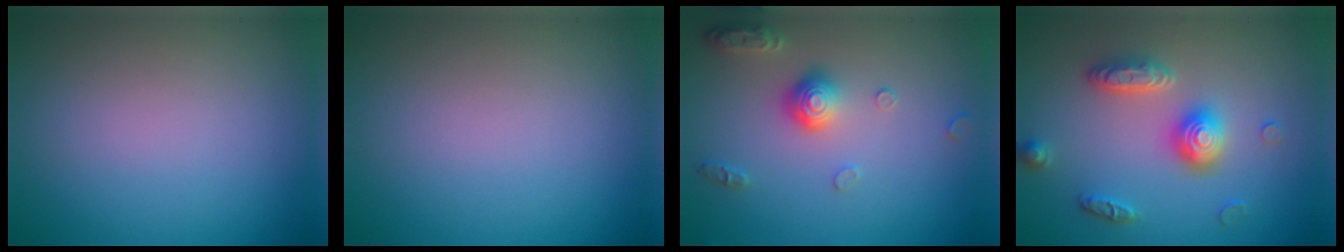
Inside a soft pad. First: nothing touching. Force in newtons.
{"total": 0.0}
{"total": 3.0, "press": 2.9, "slide": 0.7}
{"total": 3.9, "press": 3.5, "slide": 1.8}